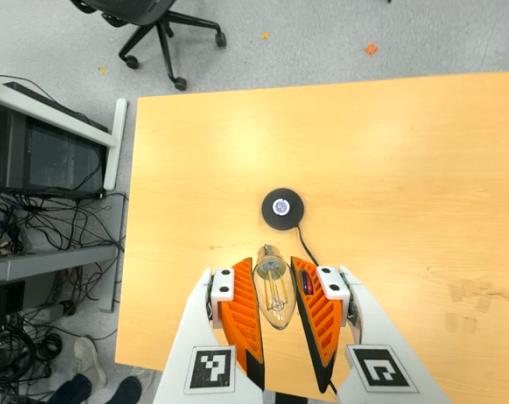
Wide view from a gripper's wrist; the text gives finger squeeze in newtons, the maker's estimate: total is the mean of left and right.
{"total": 10.3, "left": 9.7, "right": 10.9}